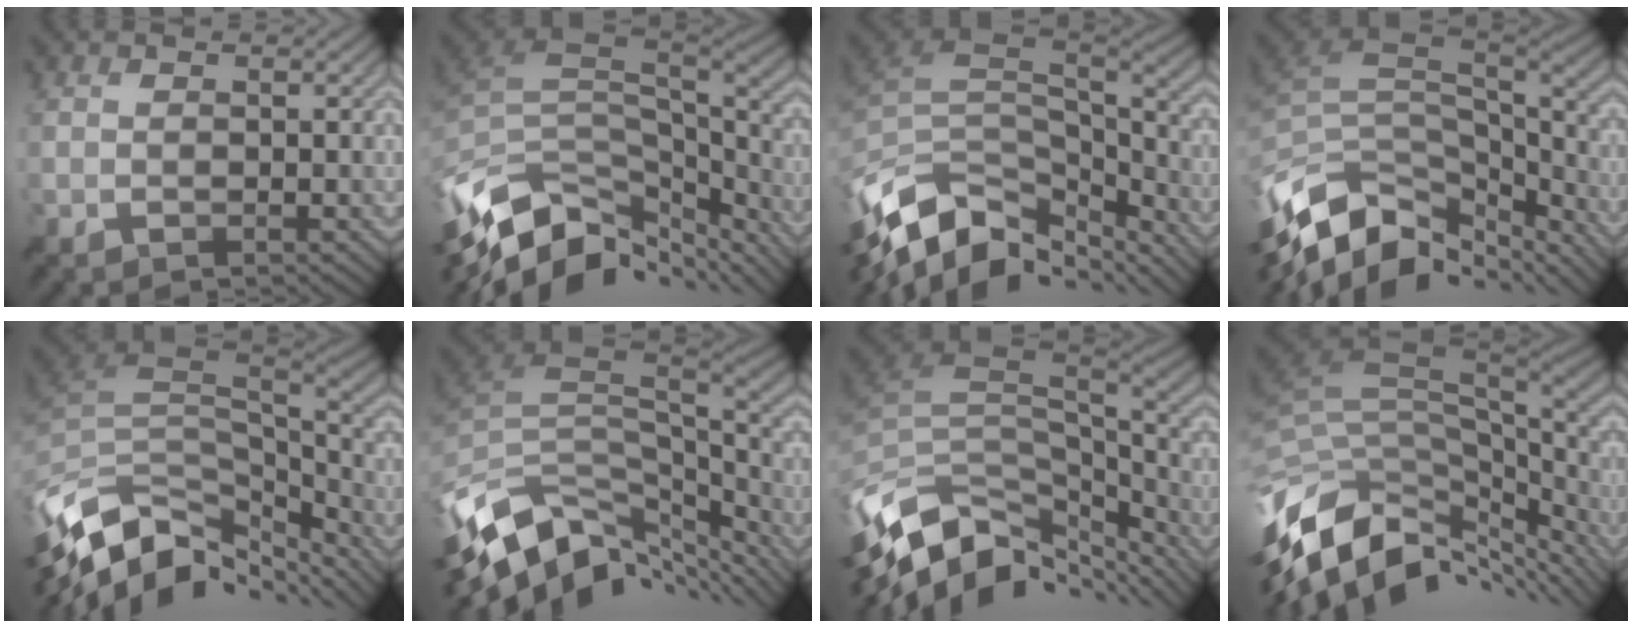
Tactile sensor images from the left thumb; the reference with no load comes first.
{"total": 13.7, "force": [-6.6, 7.5, 9.3], "torque": [-0.227, -0.021, -0.108]}
{"total": 14.3, "force": [-7.8, 7.8, 9.1], "torque": [-0.234, -0.025, -0.125]}
{"total": 14.4, "force": [-7.2, 8.5, 9.1], "torque": [-0.230, -0.026, -0.115]}
{"total": 13.5, "force": [-6.9, 7.2, 9.1], "torque": [-0.225, -0.016, -0.117]}
{"total": 13.6, "force": [-5.6, 7.4, 10.0], "torque": [-0.225, -0.022, -0.093]}
{"total": 13.9, "force": [-5.4, 7.8, 10.2], "torque": [-0.242, -0.022, -0.086]}
{"total": 14.0, "force": [-3.5, 7.6, 11.2], "torque": [-0.249, -0.018, -0.056]}